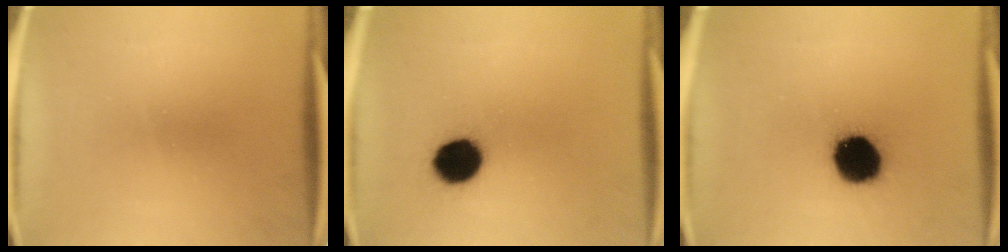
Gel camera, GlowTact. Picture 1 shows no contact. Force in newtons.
{"total": 9.5}
{"total": 15.5}